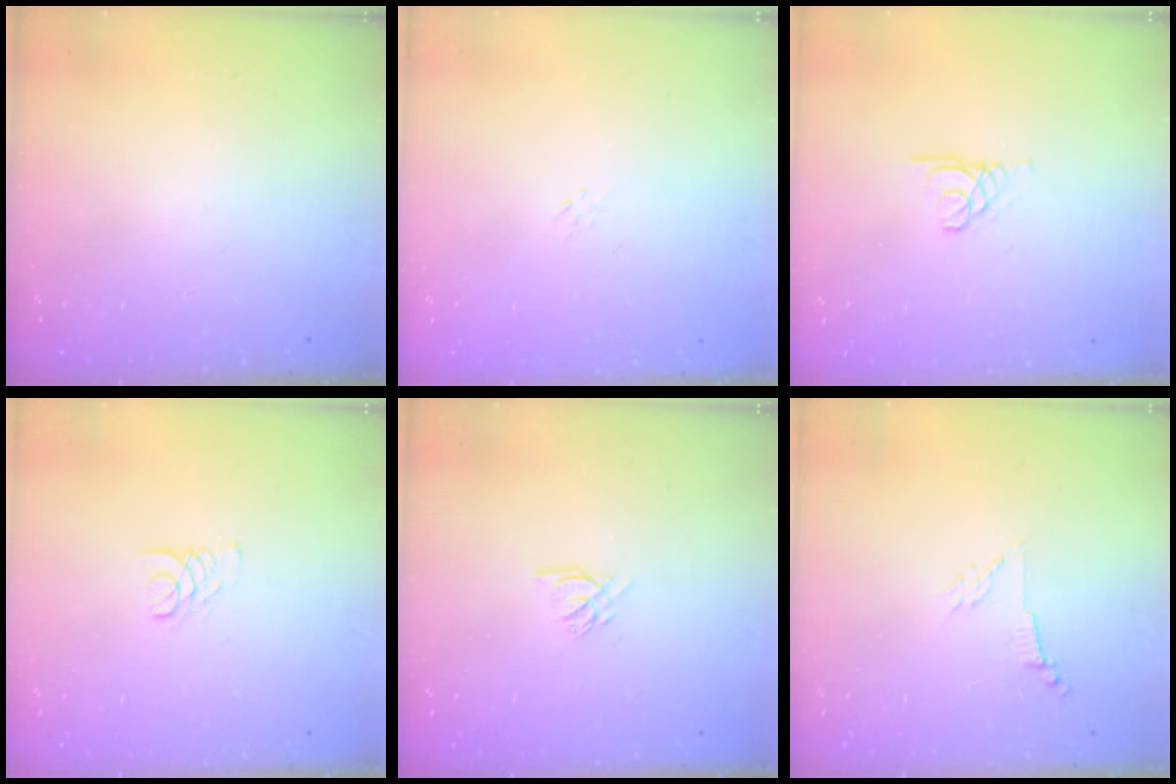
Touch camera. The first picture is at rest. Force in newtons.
{"total": 0.0}
{"total": 1.7, "press": 1.7, "slide": 0.1}
{"total": 1.6, "press": 1.6, "slide": 0.1}
{"total": 2.4, "press": 2.4, "slide": 0.3}
{"total": 2.8, "press": 2.7, "slide": 0.6}